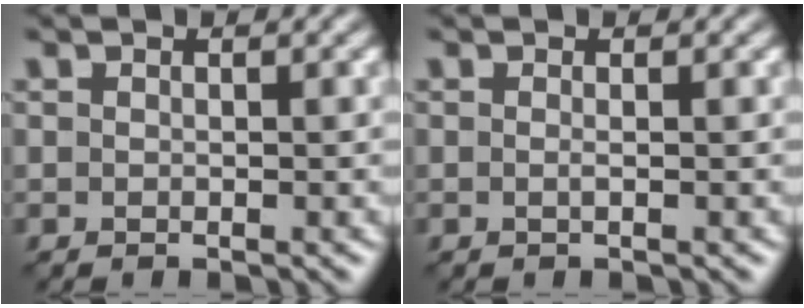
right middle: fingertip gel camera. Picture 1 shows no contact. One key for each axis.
{"total": 0.5, "fx": -0.1, "fy": 0.1, "fz": 0.5, "tx": -0.010, "ty": -0.004, "tz": -0.005}